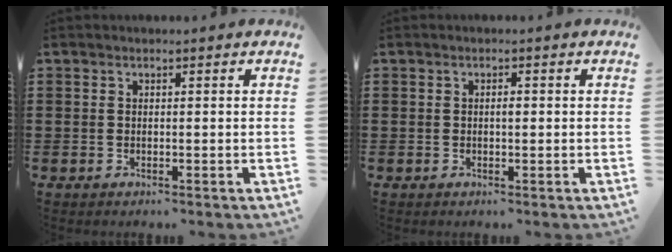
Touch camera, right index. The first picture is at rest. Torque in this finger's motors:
{"motor_torque": [0.31, -0.37, 0.01, 0.03]}